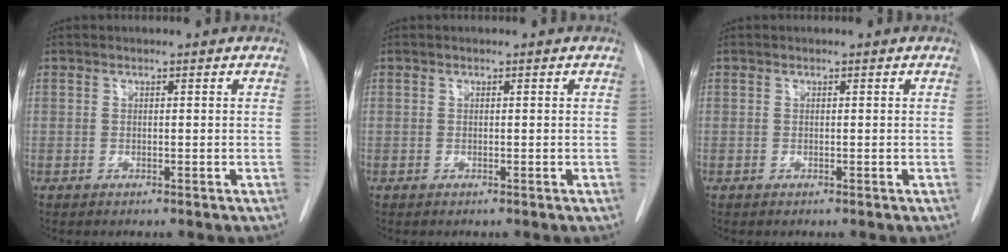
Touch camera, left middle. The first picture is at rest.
{"total": 0.0}
{"total": 0.0}